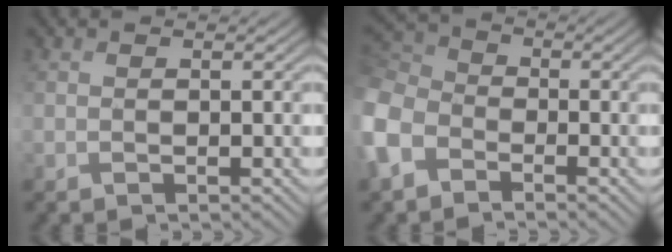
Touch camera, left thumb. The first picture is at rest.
{"total": 8.6, "force": [-4.1, 6.0, 4.6], "torque": [-0.150, -0.010, -0.101]}